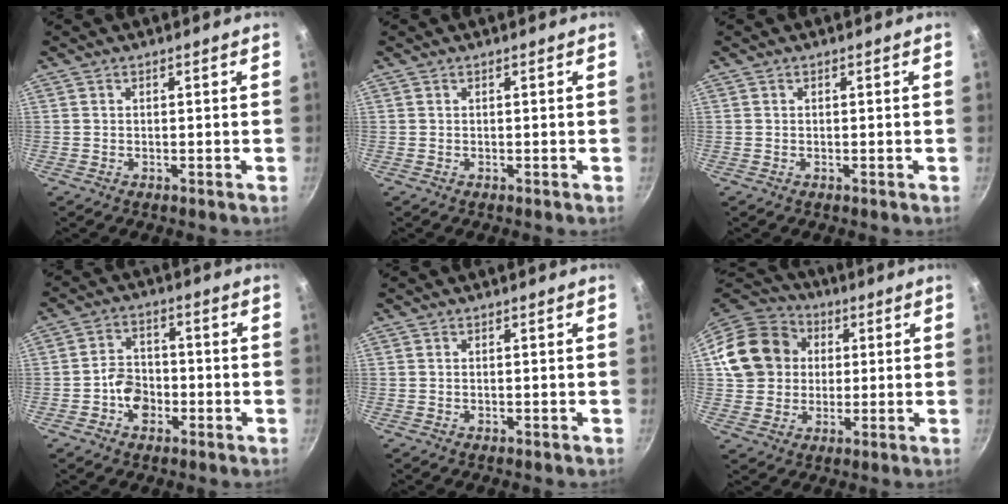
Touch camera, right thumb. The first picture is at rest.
{"total": 0.0}
{"total": 0.0}
{"total": 6.2, "force": [-2.2, 4.8, 3.4], "torque": [-0.032, 0.022, -0.044]}
{"total": 0.0}
{"total": 15.8, "force": [3.0, 13.8, 7.3], "torque": [-0.120, 0.028, 0.047]}